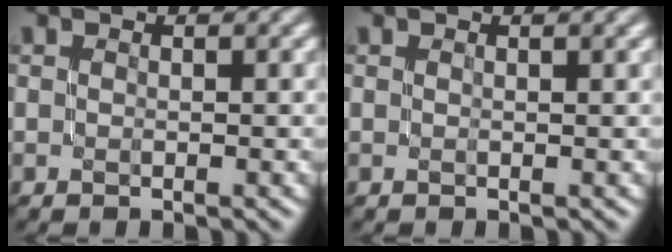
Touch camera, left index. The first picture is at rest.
{"total": 1.1, "force": [0.6, 0.4, 0.8], "torque": [-0.004, 0.001, 0.001]}